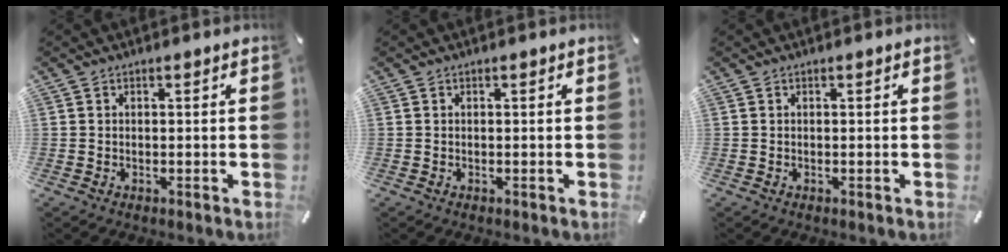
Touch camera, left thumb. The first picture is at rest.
{"total": 0.0}
{"total": 0.0}